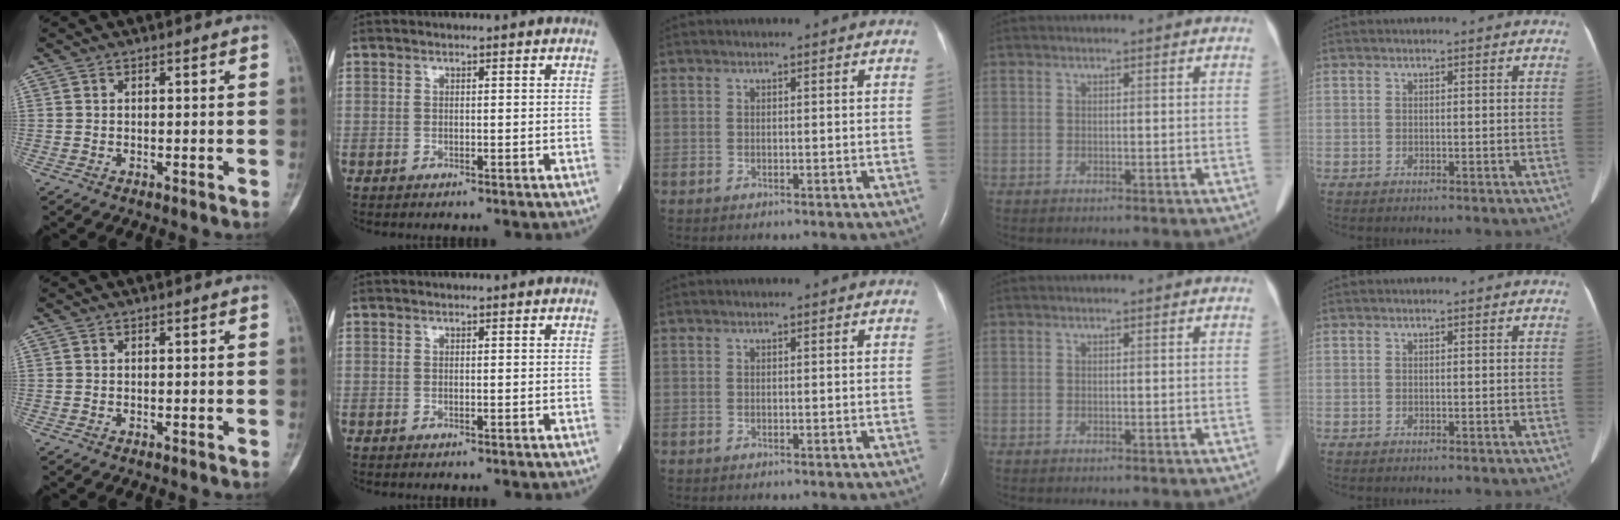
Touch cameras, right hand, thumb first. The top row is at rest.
{}